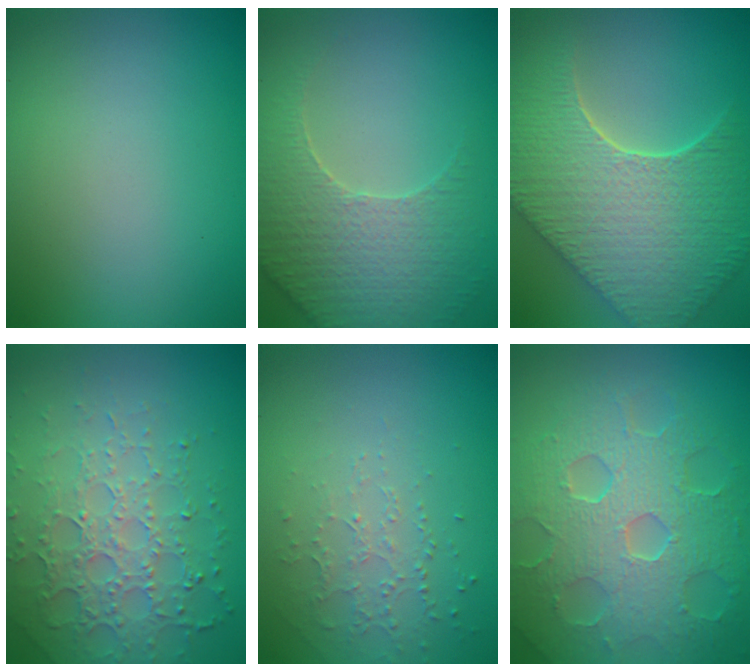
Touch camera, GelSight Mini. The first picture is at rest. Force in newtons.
{"total": 4.1, "press": 4.0, "slide": 0.9}
{"total": 9.7, "press": 7.0, "slide": 6.7}
{"total": 4.9, "press": 4.3, "slide": 2.3}
{"total": 1.3, "press": 1.0, "slide": 0.8}
{"total": 8.6, "press": 6.1, "slide": 6.0}